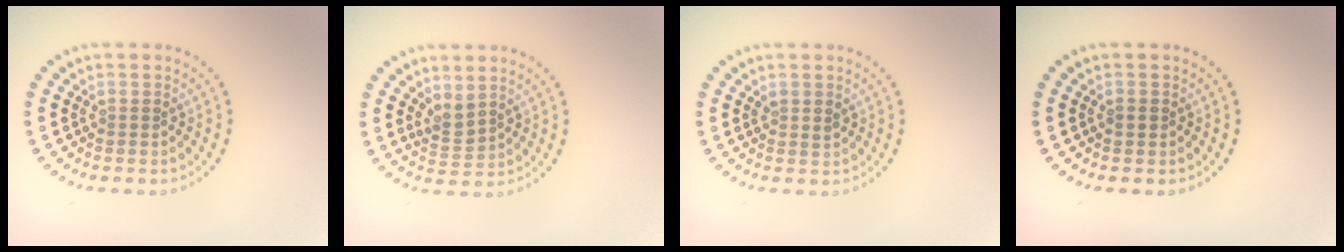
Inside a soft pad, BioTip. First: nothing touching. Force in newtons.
{"total": 1.7, "press": 1.4, "slide": 0.9}
{"total": 0.9, "press": 0.8, "slide": 0.4}
{"total": 0.8, "press": 0.8, "slide": 0.1}